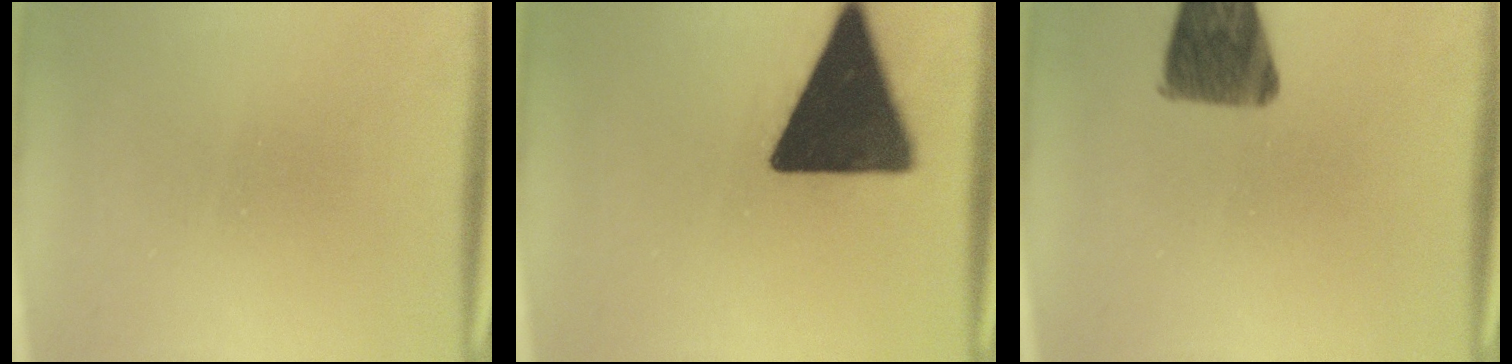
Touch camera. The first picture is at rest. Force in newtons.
{"total": 18.8}
{"total": 10.6}